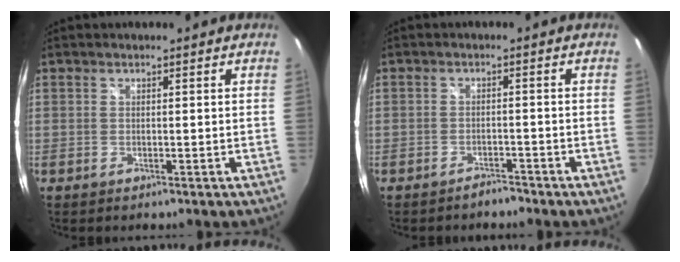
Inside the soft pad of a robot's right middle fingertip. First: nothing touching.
{"total": 2.2, "force": [-2.1, 0.7, 0.1], "torque": [-0.007, 0.006, -0.031]}